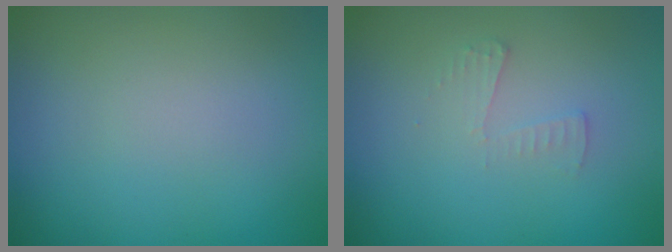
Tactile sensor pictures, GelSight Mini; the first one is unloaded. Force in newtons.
{"total": 1.0, "press": 1.0, "slide": 0.0}